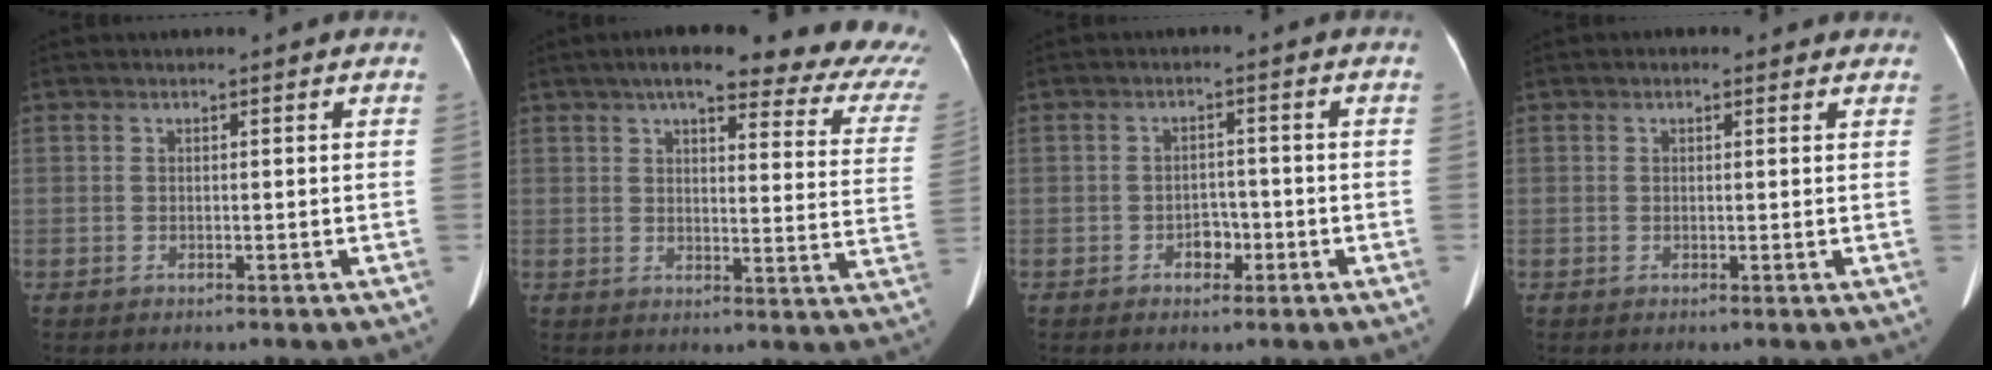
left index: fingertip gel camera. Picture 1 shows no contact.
{"total": 22.5, "force": [18.4, 4.6, 12.1], "torque": [-0.139, -0.006, 0.197]}
{"total": 2.5, "force": [-1.3, 1.7, 1.4], "torque": [-0.015, 0.006, -0.019]}
{"total": 1.7, "force": [1.1, 1.0, 0.9], "torque": [-0.015, 0.011, 0.010]}